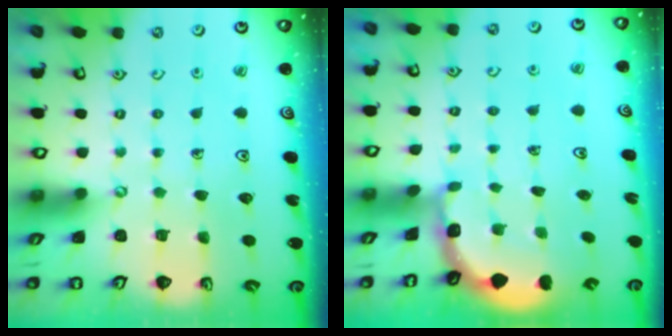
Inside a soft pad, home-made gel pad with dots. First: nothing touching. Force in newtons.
{"total": 1.3, "press": 1.3, "slide": 0.1}